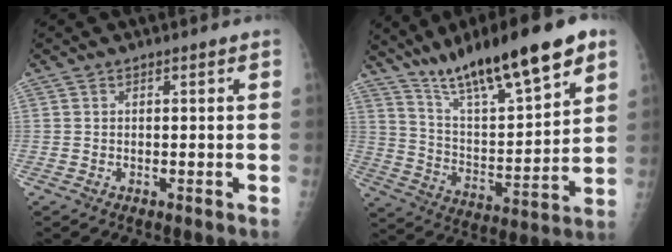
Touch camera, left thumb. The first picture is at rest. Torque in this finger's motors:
{"motor_torque": [0.14, 0.40, 1.57, -1.21, 0.24]}